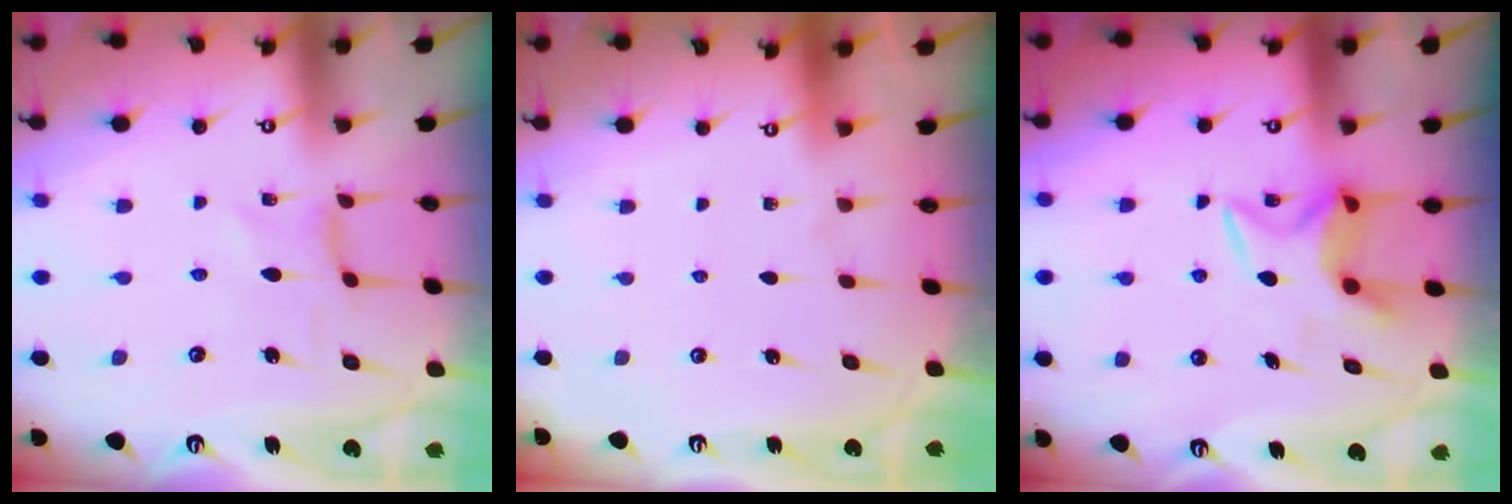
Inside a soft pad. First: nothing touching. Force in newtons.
{"total": 0.0}
{"total": 6.9, "press": 6.9, "slide": 0.3}